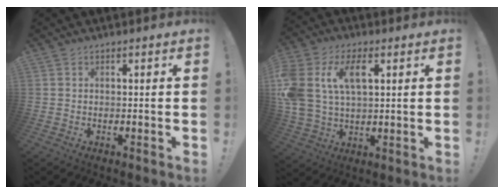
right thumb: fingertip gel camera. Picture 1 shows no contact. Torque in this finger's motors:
{"motor_torque": [2.49, 2.51, 1.07, 0.85, 0.44]}